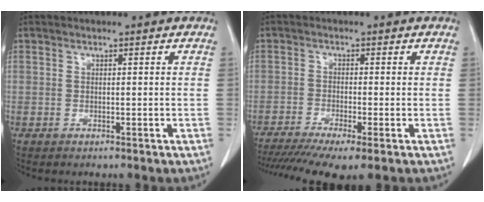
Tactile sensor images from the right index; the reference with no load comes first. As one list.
[{"total": 10.0, "force": [-7.0, 1.2, 7.0], "torque": [-0.116, -0.013, -0.118]}]